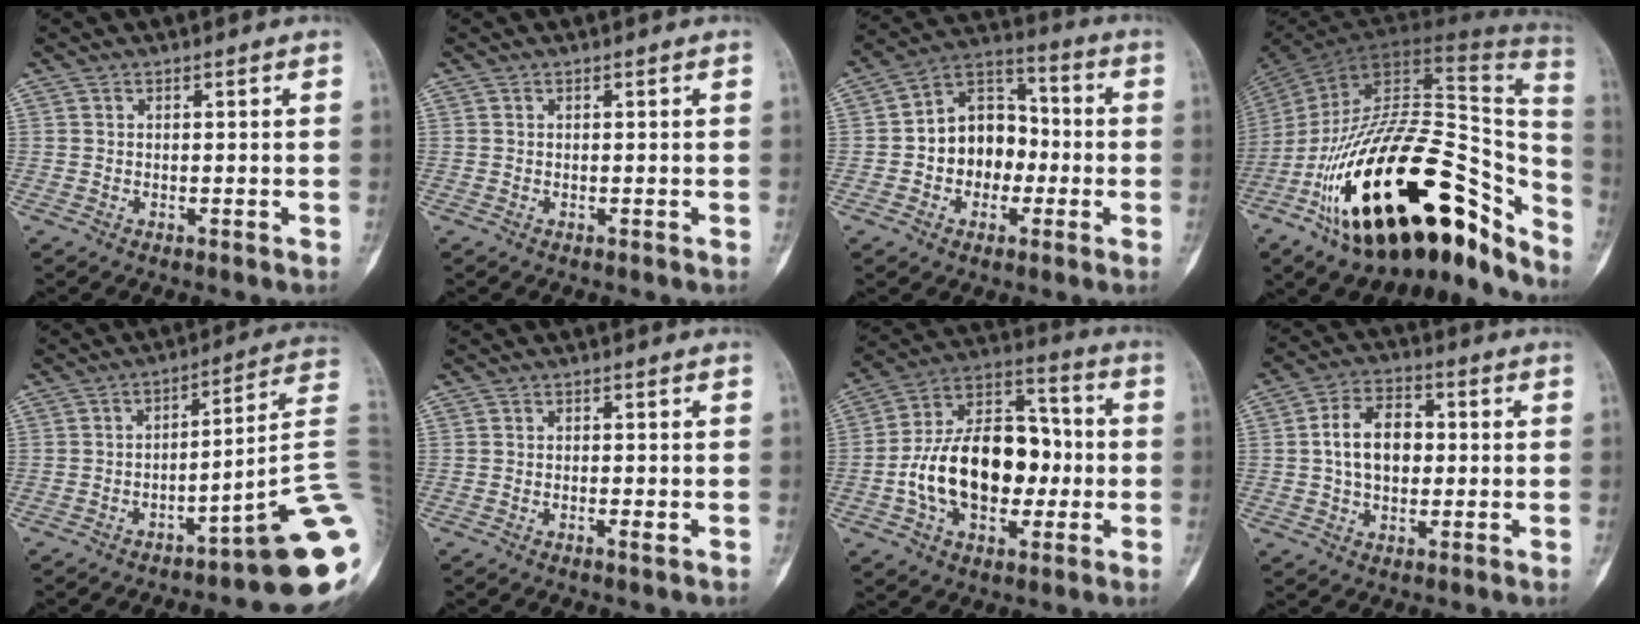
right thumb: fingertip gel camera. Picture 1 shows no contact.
{"total": 0.0}
{"total": 12.6, "force": [-1.6, 9.8, 7.7], "torque": [-0.078, 0.044, -0.039]}
{"total": 37.8, "force": [-17.3, 17.6, 28.7], "torque": [-0.379, 0.076, -0.269]}
{"total": 17.5, "force": [-5.9, 2.3, 16.3], "torque": [-0.142, 0.060, -0.073]}
{"total": 1.3, "force": [-0.6, 0.2, 1.1], "torque": [-0.021, -0.001, -0.009]}
{"total": 21.2, "force": [-2.6, 13.5, 16.1], "torque": [-0.242, 0.038, -0.042]}
{"total": 9.7, "force": [0.3, 6.5, 7.1], "torque": [-0.107, 0.019, -0.001]}